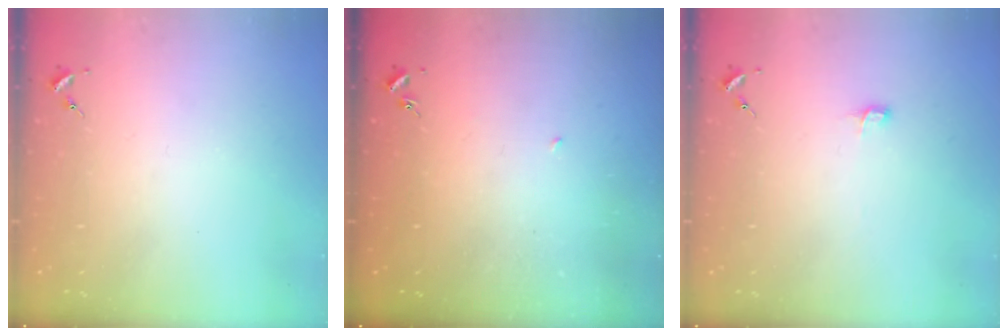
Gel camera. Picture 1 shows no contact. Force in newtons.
{"total": 2.3, "press": 2.3, "slide": 0.1}
{"total": 3.9, "press": 3.9, "slide": 0.4}